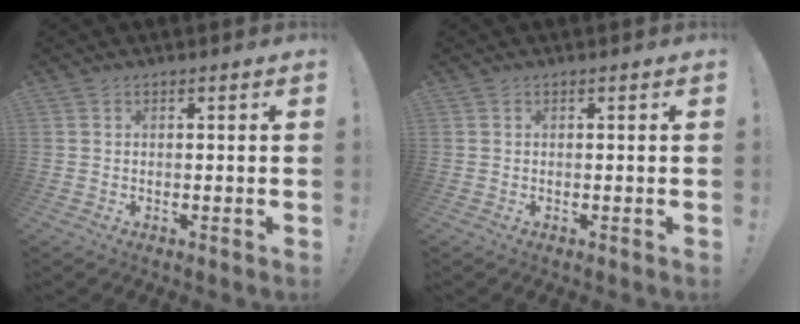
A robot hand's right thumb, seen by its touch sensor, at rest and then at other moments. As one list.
[{"total": 0.0}]